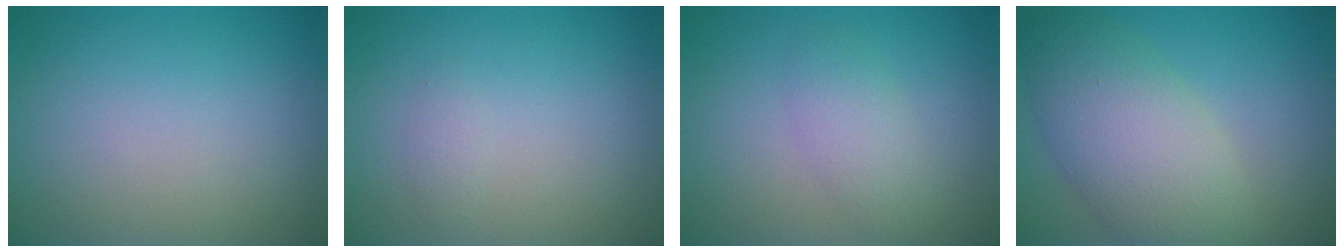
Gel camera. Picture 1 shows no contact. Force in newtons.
{"total": 0.8, "press": 0.8, "slide": 0.0}
{"total": 2.5, "press": 2.5, "slide": 0.0}
{"total": 7.6, "press": 7.6, "slide": 0.3}